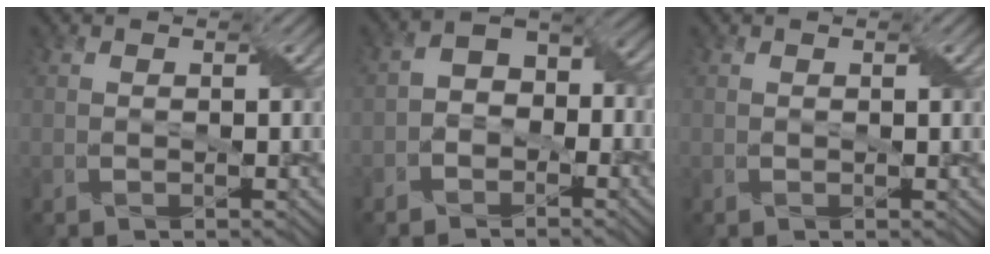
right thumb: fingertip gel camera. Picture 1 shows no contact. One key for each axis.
{"total": 4.6, "fx": -1.9, "fy": 3.4, "fz": 2.5, "tx": -0.039, "ty": 0.006, "tz": -0.048}
{"total": 0.5, "fx": 0.2, "fy": 0.2, "fz": 0.4, "tx": -0.007, "ty": 0.001, "tz": 0.004}